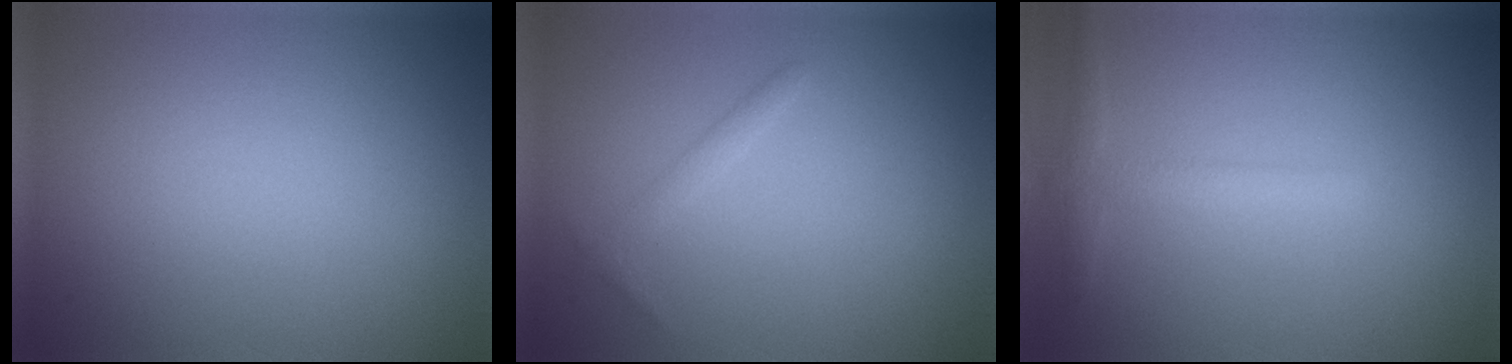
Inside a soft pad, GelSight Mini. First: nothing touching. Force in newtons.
{"total": 0.9, "press": 0.9, "slide": 0.1}
{"total": 2.1, "press": 2.1, "slide": 0.1}